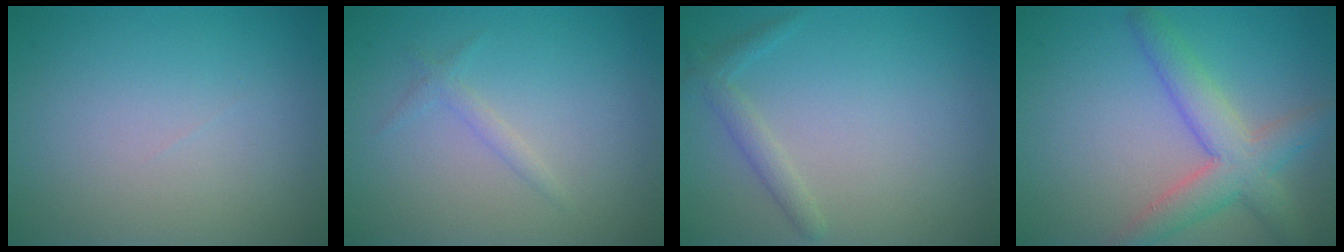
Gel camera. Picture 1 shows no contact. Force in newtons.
{"total": 1.1, "press": 1.1, "slide": 0.1}
{"total": 1.5, "press": 1.5, "slide": 0.1}
{"total": 5.1, "press": 5.1, "slide": 0.2}